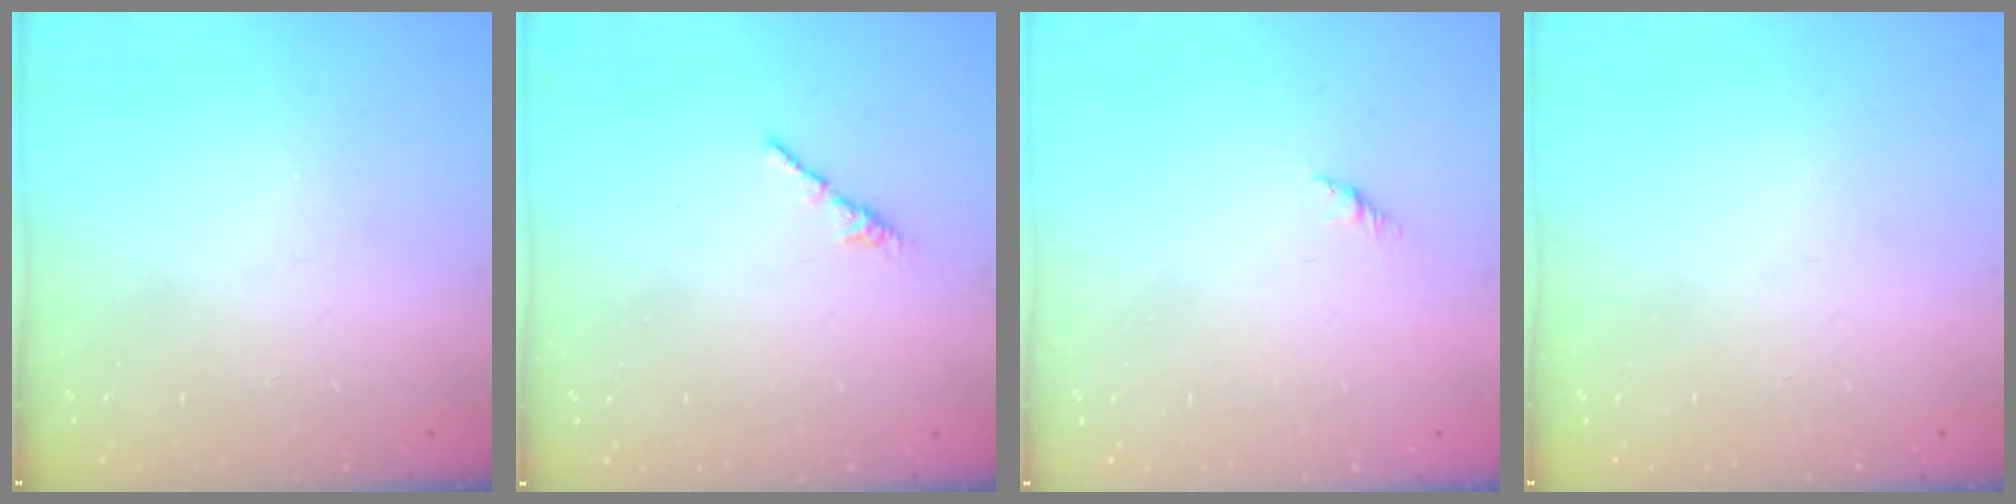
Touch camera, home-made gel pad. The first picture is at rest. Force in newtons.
{"total": 2.1, "press": 2.0, "slide": 0.7}
{"total": 2.7, "press": 2.6, "slide": 0.7}
{"total": 0.0}